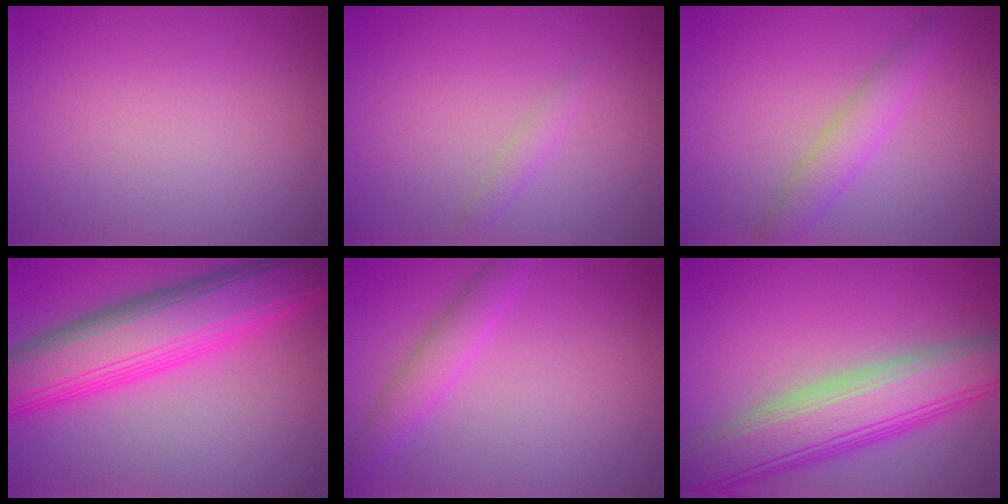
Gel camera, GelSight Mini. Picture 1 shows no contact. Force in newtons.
{"total": 0.9, "press": 0.9, "slide": 0.0}
{"total": 2.9, "press": 2.9, "slide": 0.1}
{"total": 9.9, "press": 9.9, "slide": 0.2}
{"total": 2.3, "press": 2.3, "slide": 0.1}
{"total": 8.7, "press": 8.7, "slide": 0.4}